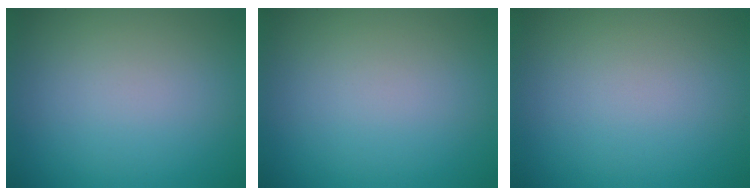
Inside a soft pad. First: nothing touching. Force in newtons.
{"total": 0.0}
{"total": 0.0}